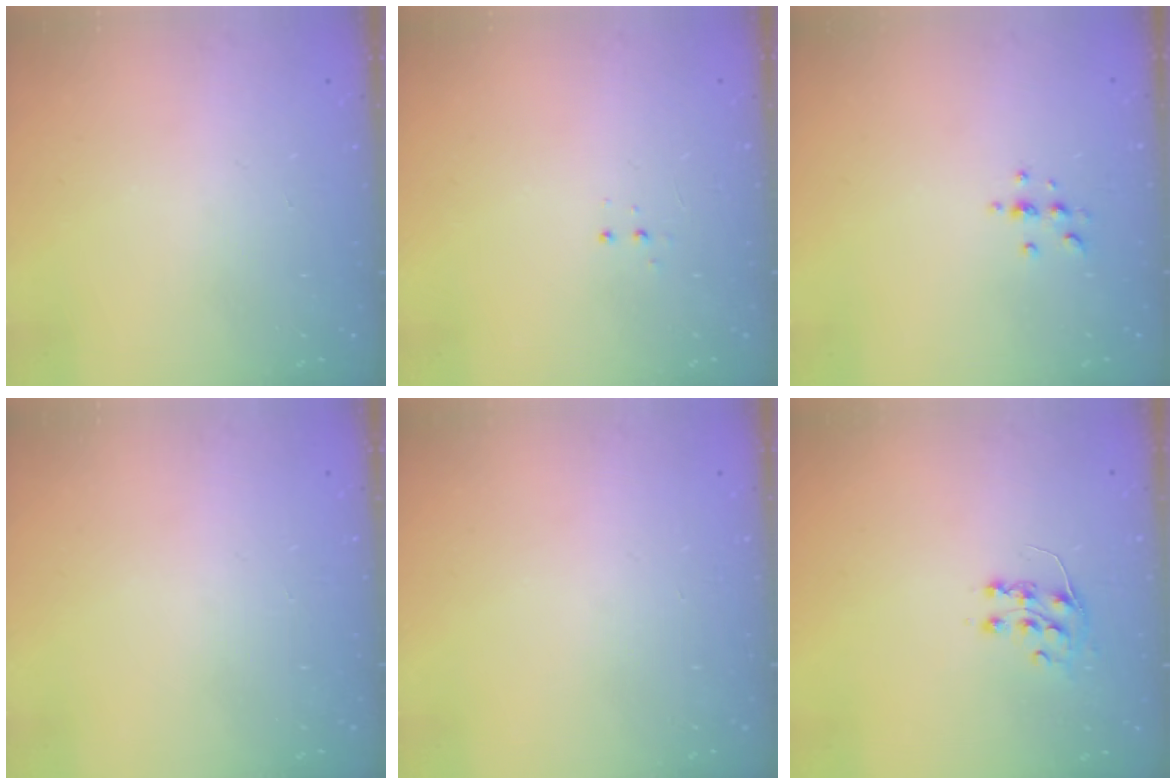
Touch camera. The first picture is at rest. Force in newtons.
{"total": 3.3, "press": 3.2, "slide": 0.7}
{"total": 2.9, "press": 2.9, "slide": 0.4}
{"total": 0.0}
{"total": 0.6, "press": 0.0, "slide": 0.6}
{"total": 7.3, "press": 7.3, "slide": 0.5}